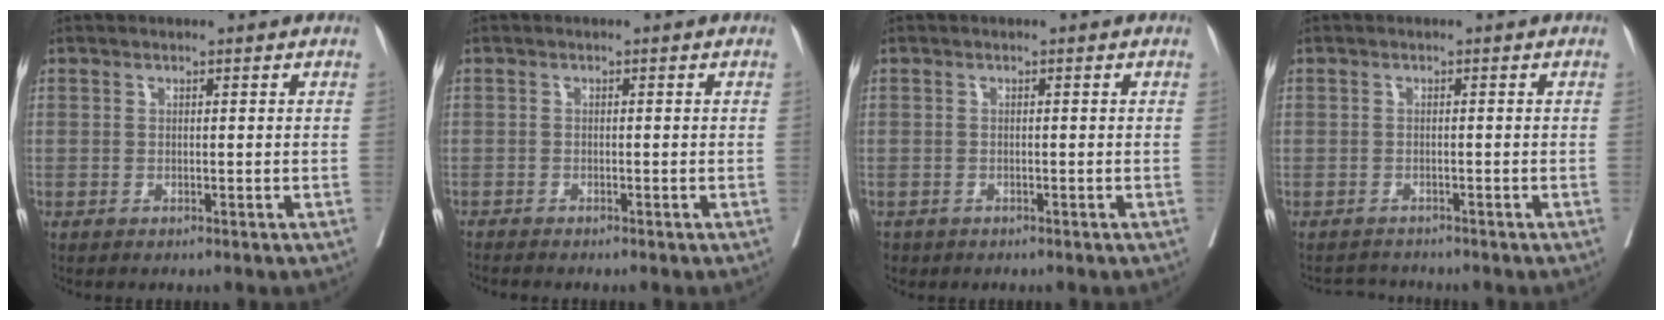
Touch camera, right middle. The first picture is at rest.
{"total": 1.6, "force": [-1.5, -0.1, 0.4], "torque": [-0.008, -0.002, -0.027]}
{"total": 1.6, "force": [-1.2, 1.1, 0.2], "torque": [-0.006, 0.001, -0.018]}
{"total": 2.1, "force": [-1.9, 0.3, -0.6], "torque": [0.014, -0.009, -0.031]}